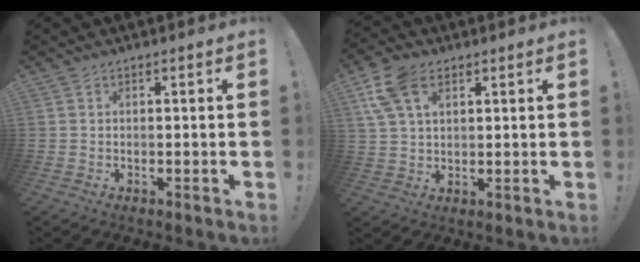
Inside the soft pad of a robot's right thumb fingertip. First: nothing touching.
{"total": 10.5, "force": [4.8, 6.3, 6.9], "torque": [-0.140, -0.005, 0.092]}